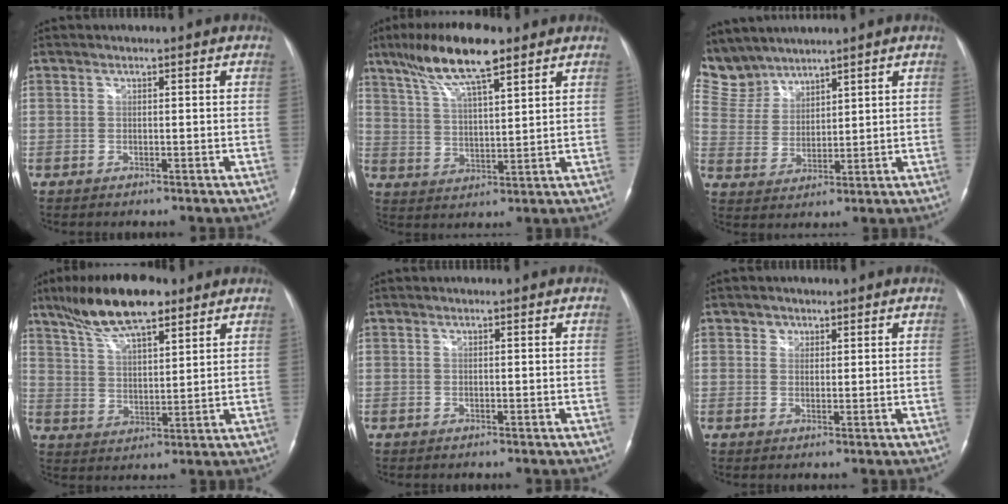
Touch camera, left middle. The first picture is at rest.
{"total": 11.9, "force": [8.2, 2.1, 8.4], "torque": [-0.161, 0.019, 0.147]}
{"total": 7.7, "force": [7.3, 2.4, -0.2], "torque": [-0.007, 0.012, 0.166]}
{"total": 12.7, "force": [9.2, 3.4, 8.1], "torque": [-0.149, 0.018, 0.165]}
{"total": 0.0}
{"total": 1.7, "force": [0.9, 1.4, 0.2], "torque": [0.004, -0.001, 0.010]}